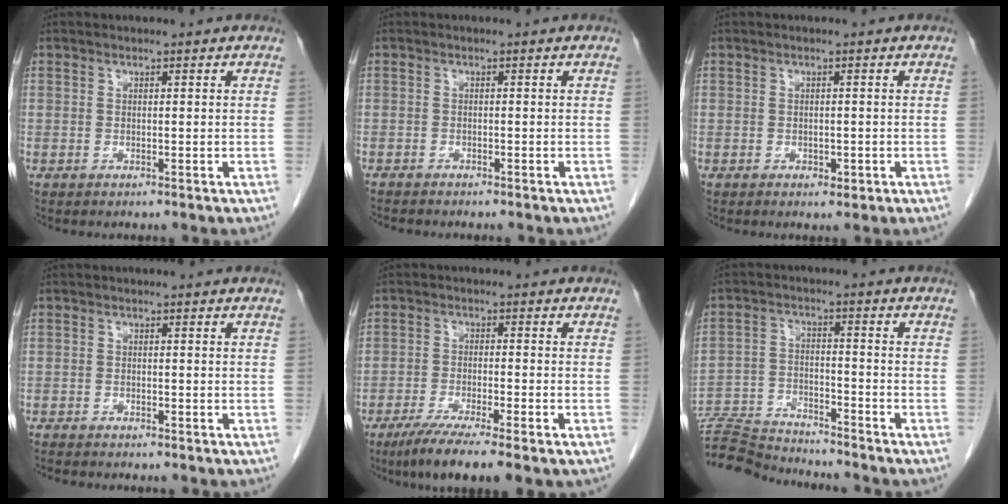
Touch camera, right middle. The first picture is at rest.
{"total": 2.5, "force": [-2.3, 0.6, 0.8], "torque": [-0.014, -0.004, -0.034]}
{"total": 1.3, "force": [-0.5, 0.7, 0.9], "torque": [-0.013, -0.001, -0.002]}
{"total": 3.8, "force": [-3.5, 0.6, 1.4], "torque": [-0.019, -0.008, -0.053]}
{"total": 7.9, "force": [-5.6, -0.1, 5.5], "torque": [-0.093, -0.021, -0.093]}
{"total": 12.7, "force": [-12.5, 0.3, 2.1], "torque": [-0.037, 0.007, -0.217]}